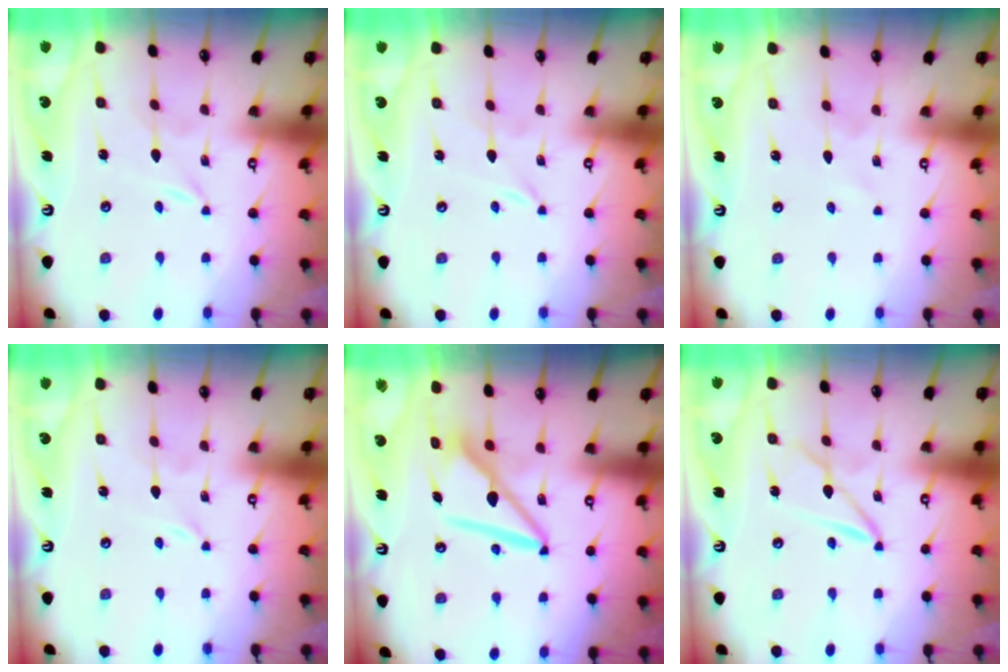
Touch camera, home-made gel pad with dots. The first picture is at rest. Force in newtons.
{"total": 0.0}
{"total": 1.1, "press": 1.1, "slide": 0.2}
{"total": 0.0}
{"total": 9.2, "press": 9.2, "slide": 0.8}
{"total": 3.3, "press": 3.3, "slide": 0.3}